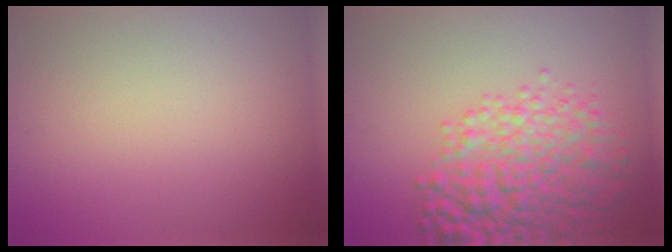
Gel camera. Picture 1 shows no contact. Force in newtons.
{"total": 6.8, "press": 6.8, "slide": 0.2}